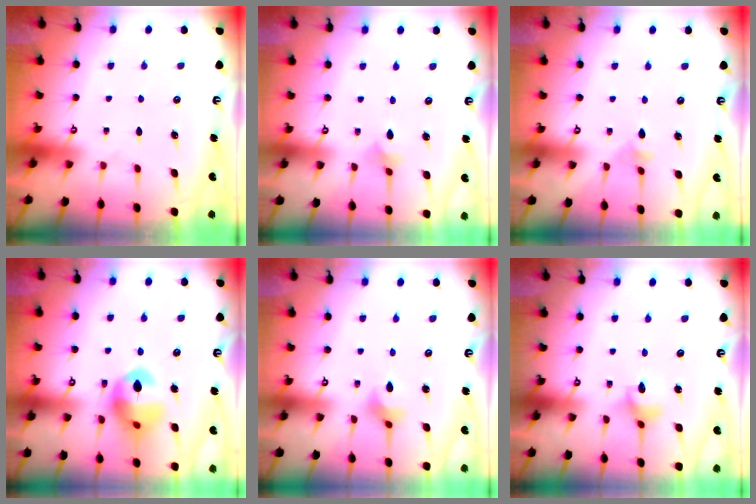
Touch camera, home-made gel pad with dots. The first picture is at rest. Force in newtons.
{"total": 3.9, "press": 3.8, "slide": 0.9}
{"total": 3.5, "press": 3.5, "slide": 0.7}
{"total": 13.9, "press": 13.8, "slide": 1.4}
{"total": 2.7, "press": 2.6, "slide": 0.5}
{"total": 4.2, "press": 4.2, "slide": 0.4}